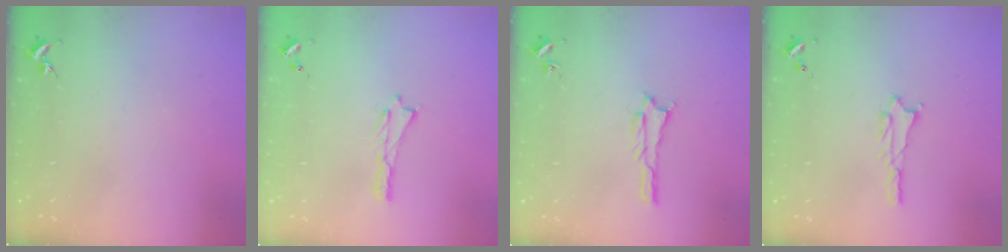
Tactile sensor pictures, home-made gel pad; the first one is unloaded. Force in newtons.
{"total": 0.0}
{"total": 1.1, "press": 1.1, "slide": 0.1}
{"total": 1.0, "press": 1.0, "slide": 0.1}